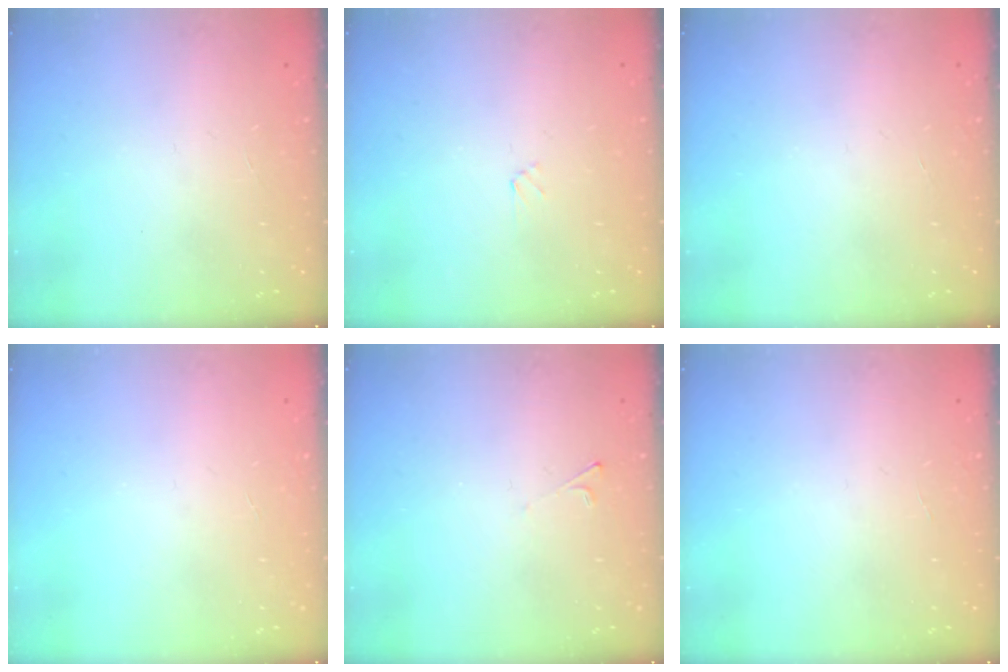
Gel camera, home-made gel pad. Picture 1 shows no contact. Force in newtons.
{"total": 1.9, "press": 1.9, "slide": 0.2}
{"total": 0.0}
{"total": 0.0}
{"total": 1.9, "press": 1.9, "slide": 0.4}
{"total": 0.0}